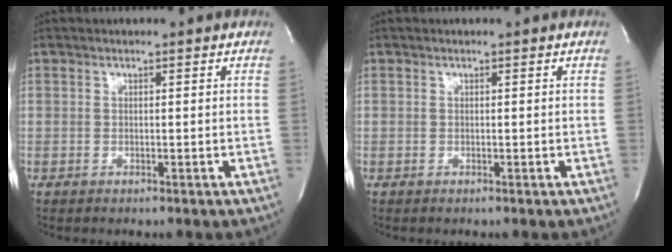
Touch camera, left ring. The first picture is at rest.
{"total": 0.0}